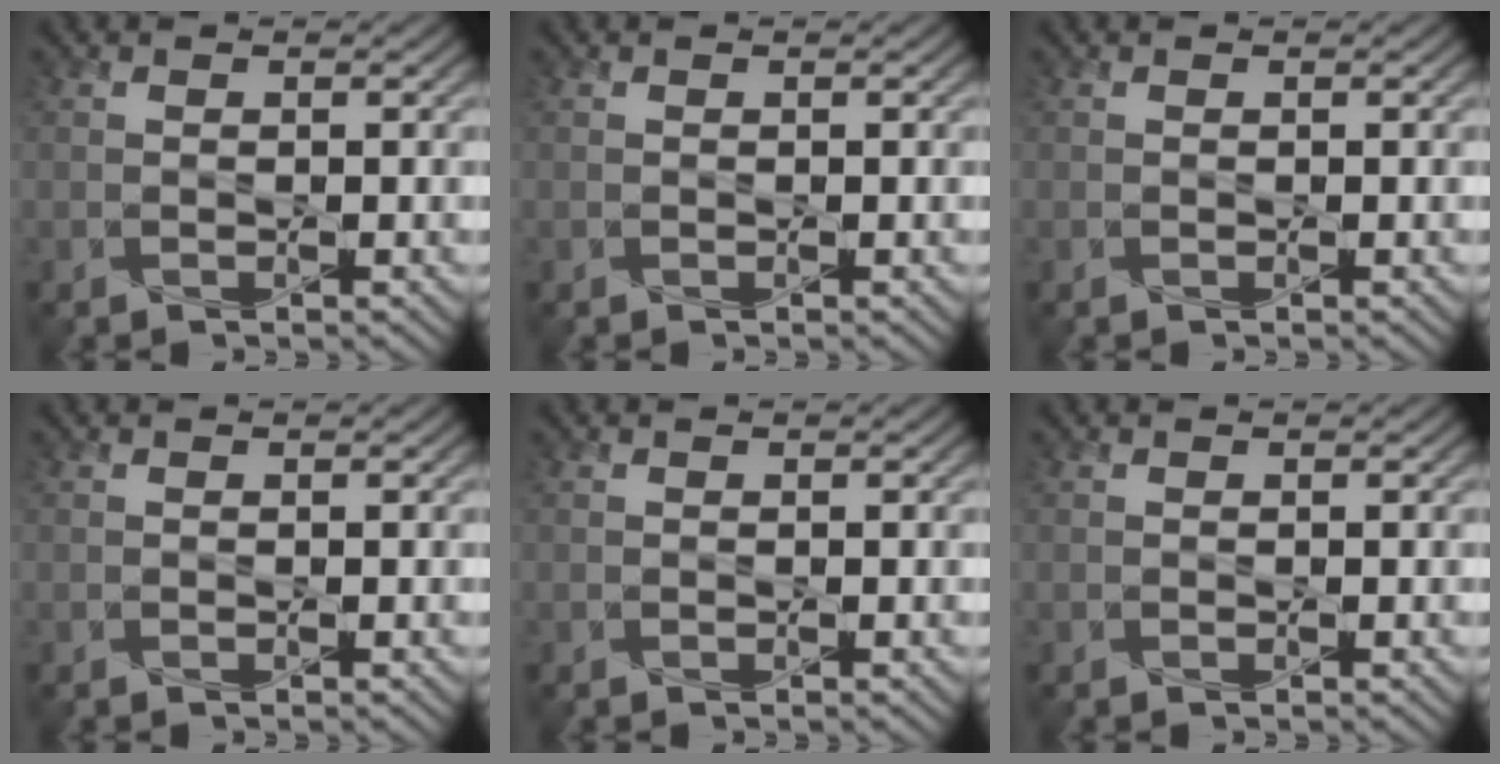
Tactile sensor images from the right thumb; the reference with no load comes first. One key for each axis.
{"total": 0.0}
{"total": 0.0}
{"total": 0.0}
{"total": 0.0}
{"total": 0.0}